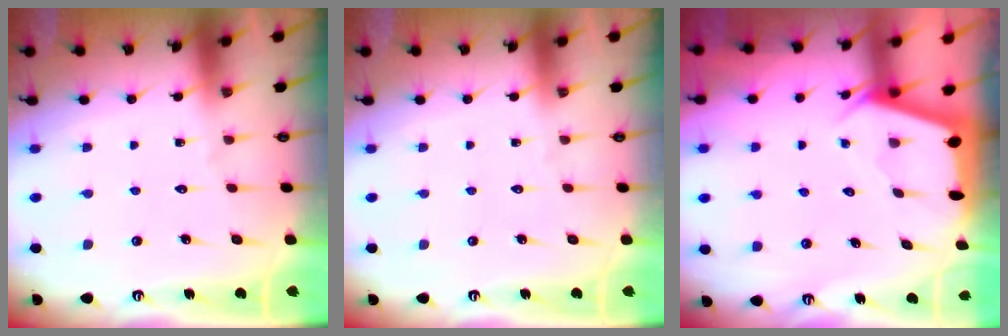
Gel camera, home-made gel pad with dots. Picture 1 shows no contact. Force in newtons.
{"total": 0.0}
{"total": 2.4, "press": 2.3, "slide": 0.3}